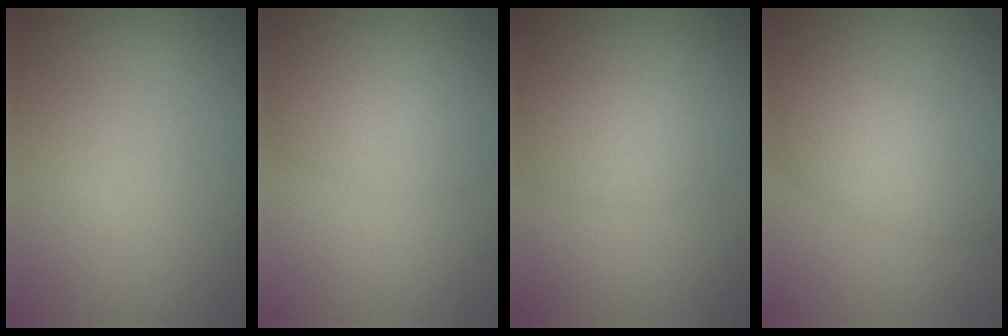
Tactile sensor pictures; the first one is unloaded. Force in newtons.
{"total": 2.4, "press": 2.4, "slide": 0.1}
{"total": 3.2, "press": 3.2, "slide": 0.1}
{"total": 3.9, "press": 3.9, "slide": 0.2}